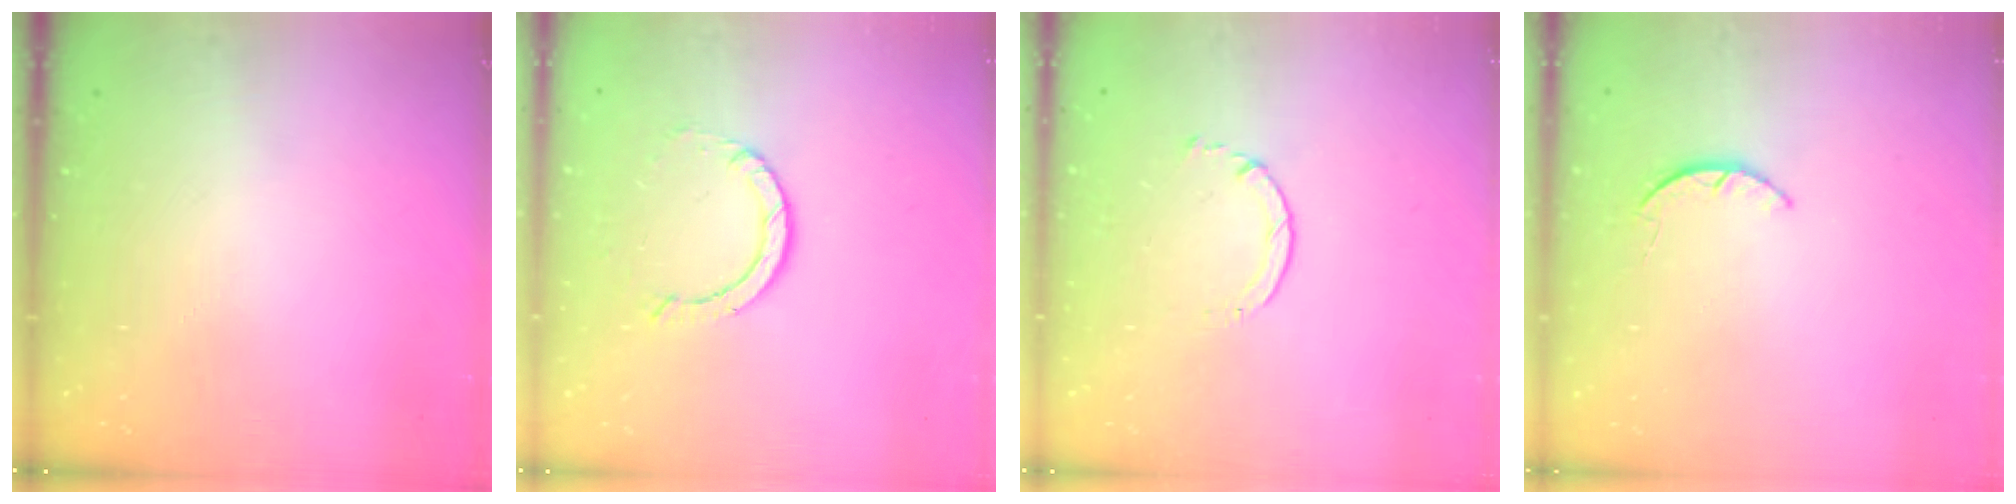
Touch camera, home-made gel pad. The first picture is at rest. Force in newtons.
{"total": 2.9, "press": 2.9, "slide": 0.2}
{"total": 1.7, "press": 1.6, "slide": 0.2}
{"total": 1.9, "press": 1.9, "slide": 0.3}